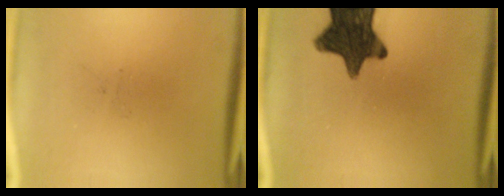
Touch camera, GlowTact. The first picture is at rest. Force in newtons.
{"total": 13.8}